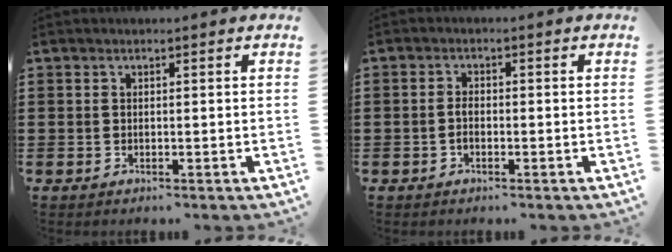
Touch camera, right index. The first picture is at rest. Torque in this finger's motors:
{"motor_torque": [1.41, 0.73, 0.03, 0.02]}